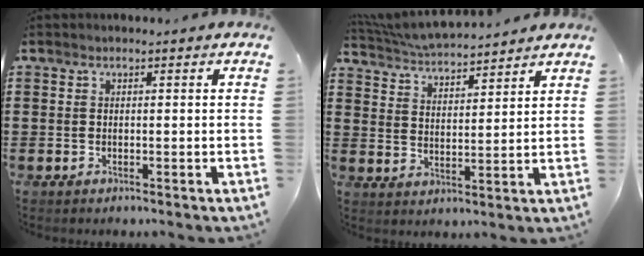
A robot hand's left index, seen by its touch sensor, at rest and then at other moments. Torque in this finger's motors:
{"motor_torque": [0.29, -0.43, 0.37, 0.12]}